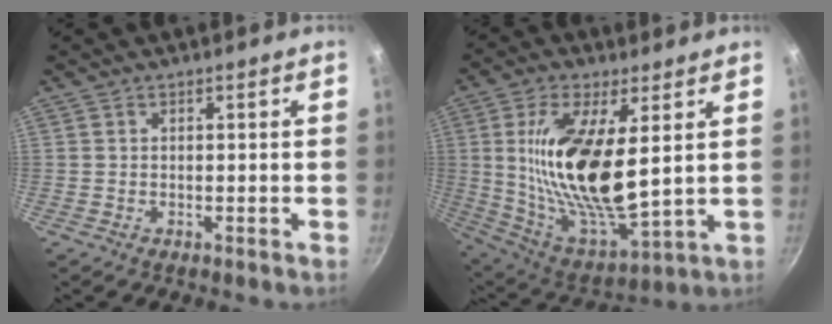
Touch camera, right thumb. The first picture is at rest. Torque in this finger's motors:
{"motor_torque": [0.79, 4.22, 2.03, 0.18, 0.47]}